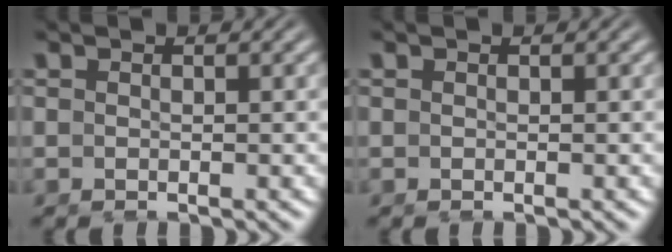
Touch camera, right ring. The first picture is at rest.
{"total": 0.0}